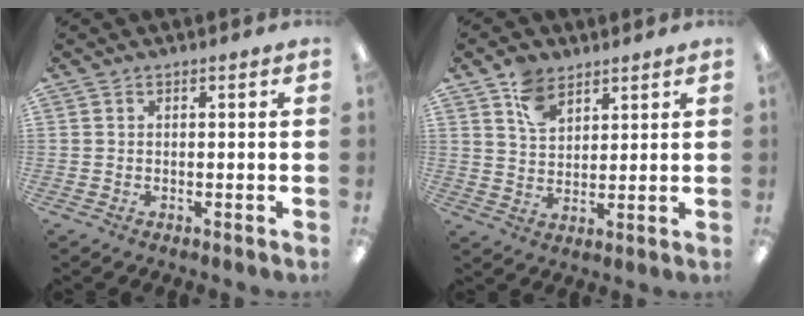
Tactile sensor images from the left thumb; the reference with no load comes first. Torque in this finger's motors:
{"motor_torque": [0.82, 0.50, 0.96, -0.54, 0.02]}